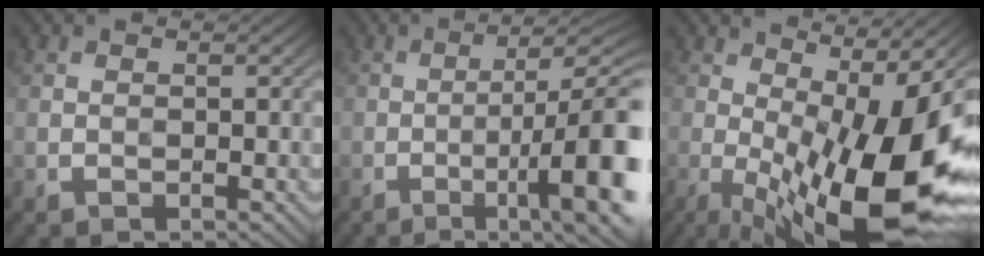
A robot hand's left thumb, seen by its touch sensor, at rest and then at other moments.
{"total": 14.6, "force": [-3.7, 3.5, 13.7], "torque": [-0.164, 0.005, -0.049]}
{"total": 18.8, "force": [-3.1, 4.9, 17.8], "torque": [-0.273, -0.005, -0.045]}